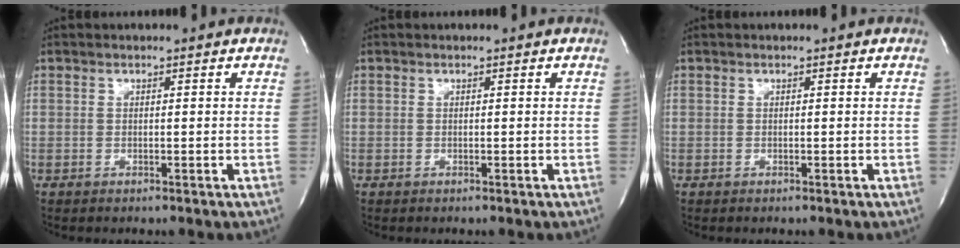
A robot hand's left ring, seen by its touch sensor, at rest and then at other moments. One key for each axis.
{"total": 0.0}
{"total": 0.0}